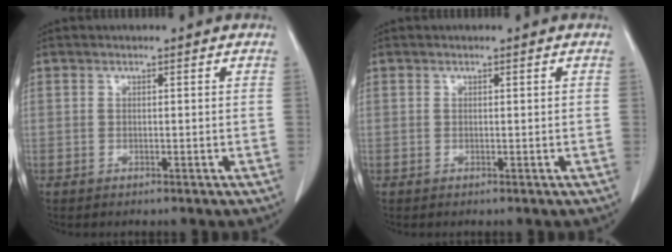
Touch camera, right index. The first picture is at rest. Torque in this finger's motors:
{"motor_torque": [-0.07, 0.06, -0.01, 0.01]}